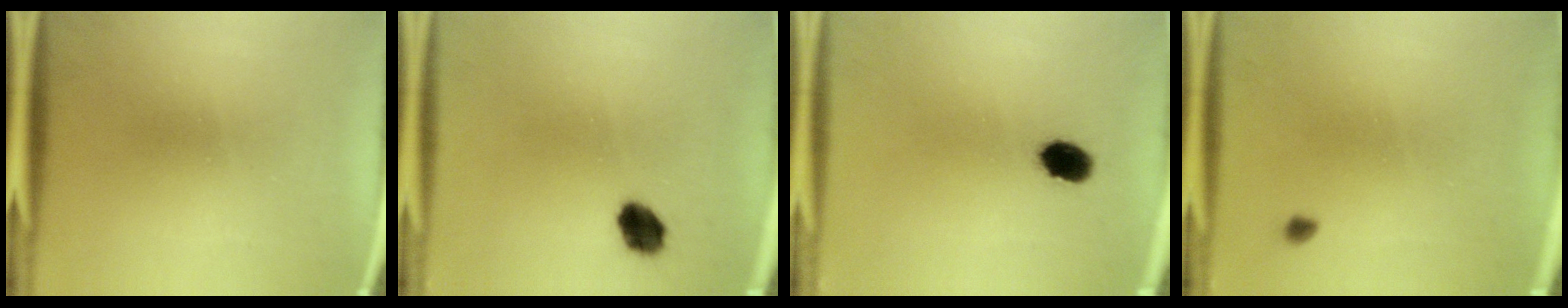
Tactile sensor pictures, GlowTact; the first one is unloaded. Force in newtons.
{"total": 5.6}
{"total": 5.0}
{"total": 0.8}